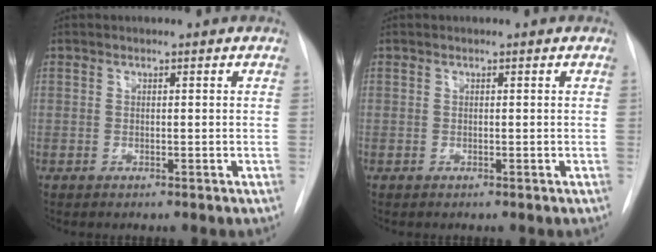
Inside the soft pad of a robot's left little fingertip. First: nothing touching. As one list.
[{"total": 0.0}]